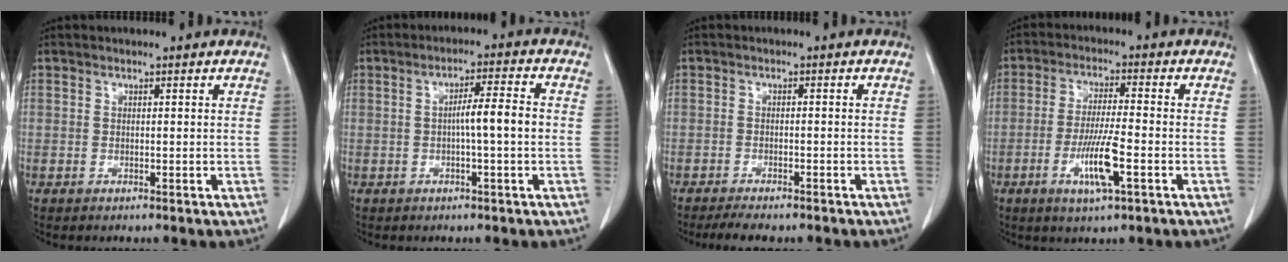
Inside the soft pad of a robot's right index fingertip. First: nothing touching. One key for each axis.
{"total": 5.0, "fx": -0.5, "fy": -0.2, "fz": 5.0, "tx": -0.082, "ty": 0.010, "tz": -0.007}
{"total": 5.6, "fx": -4.8, "fy": 0.9, "fz": 2.7, "tx": -0.036, "ty": -0.008, "tz": -0.068}
{"total": 7.8, "fx": -2.9, "fy": 0.4, "fz": 7.2, "tx": -0.140, "ty": -0.011, "tz": -0.053}